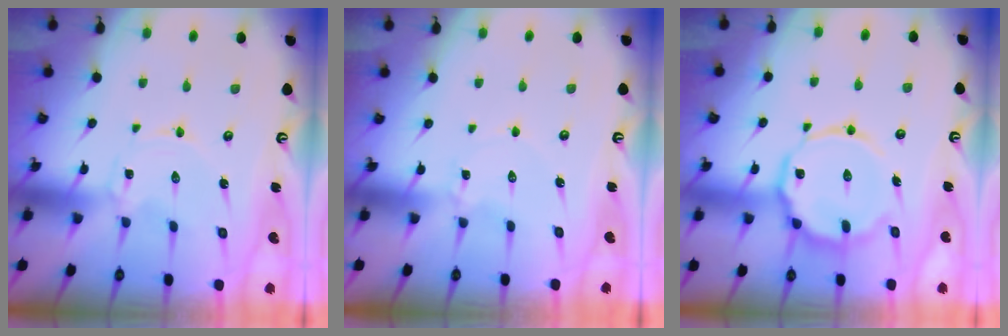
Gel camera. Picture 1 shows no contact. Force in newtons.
{"total": 1.6, "press": 1.6, "slide": 0.1}
{"total": 14.3, "press": 14.2, "slide": 1.4}